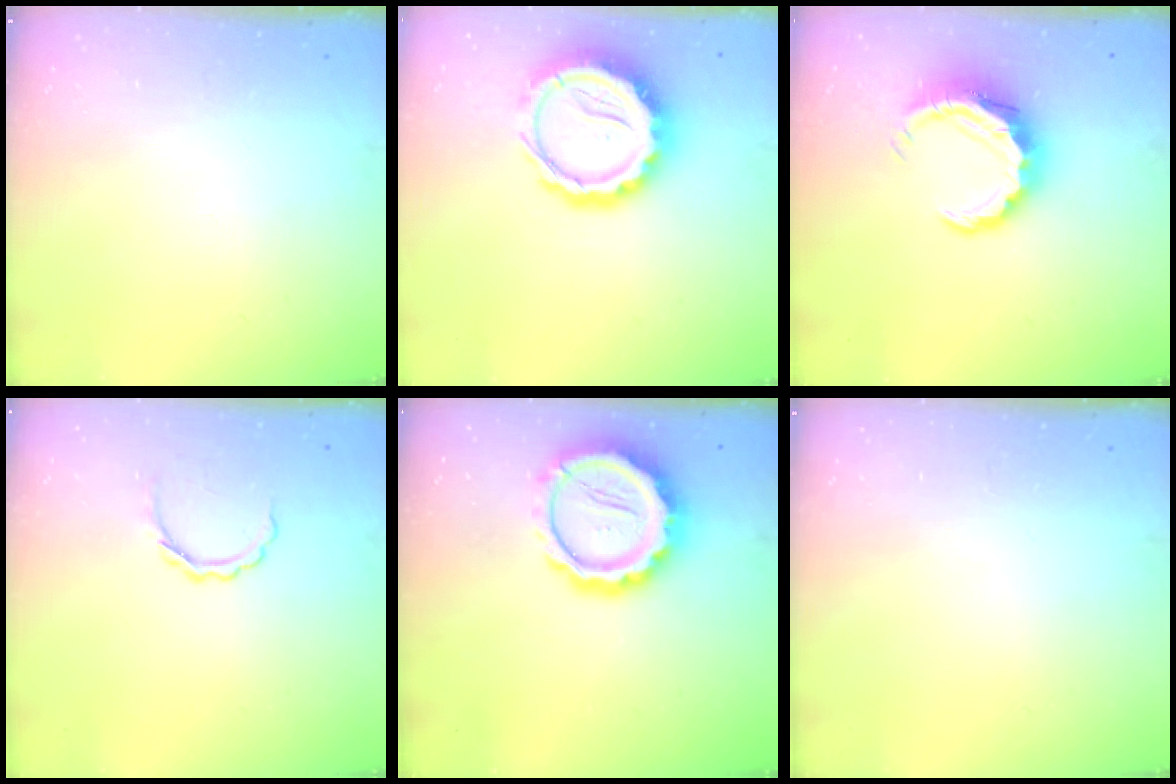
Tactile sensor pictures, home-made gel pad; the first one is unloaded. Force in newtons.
{"total": 15.7, "press": 15.3, "slide": 3.3}
{"total": 8.5, "press": 8.4, "slide": 1.0}
{"total": 4.1, "press": 4.1, "slide": 0.7}
{"total": 14.9, "press": 14.5, "slide": 3.1}
{"total": 0.0}